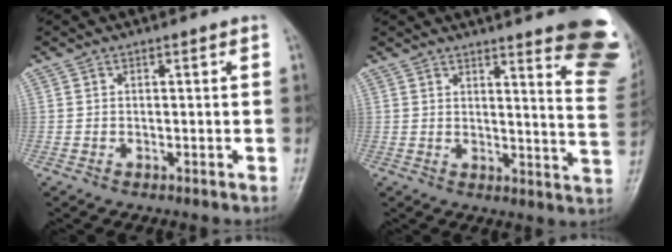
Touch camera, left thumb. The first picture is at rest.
{"total": 18.2, "force": [12.6, 2.9, 12.7], "torque": [-0.130, -0.091, 0.135]}